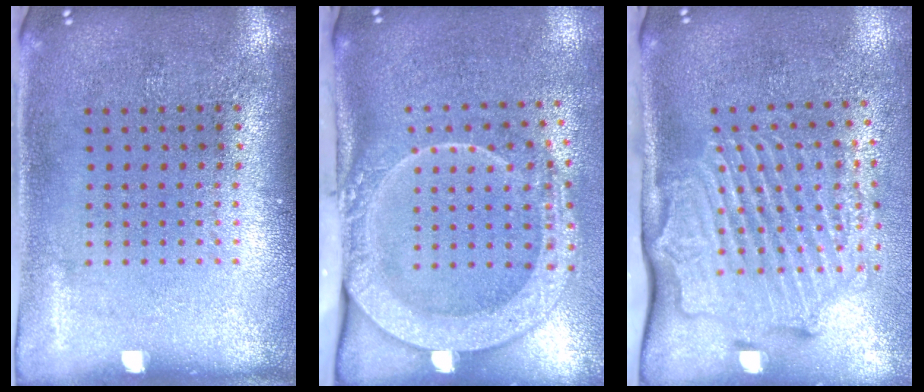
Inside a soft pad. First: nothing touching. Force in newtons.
{"total": 2.8, "press": 2.1, "slide": 1.9}
{"total": 2.8, "press": 2.2, "slide": 1.8}